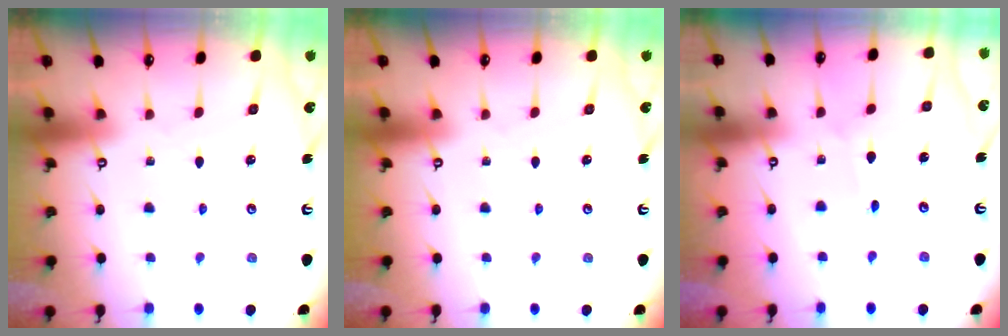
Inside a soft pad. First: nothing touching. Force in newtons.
{"total": 0.0}
{"total": 2.0, "press": 2.0, "slide": 0.2}